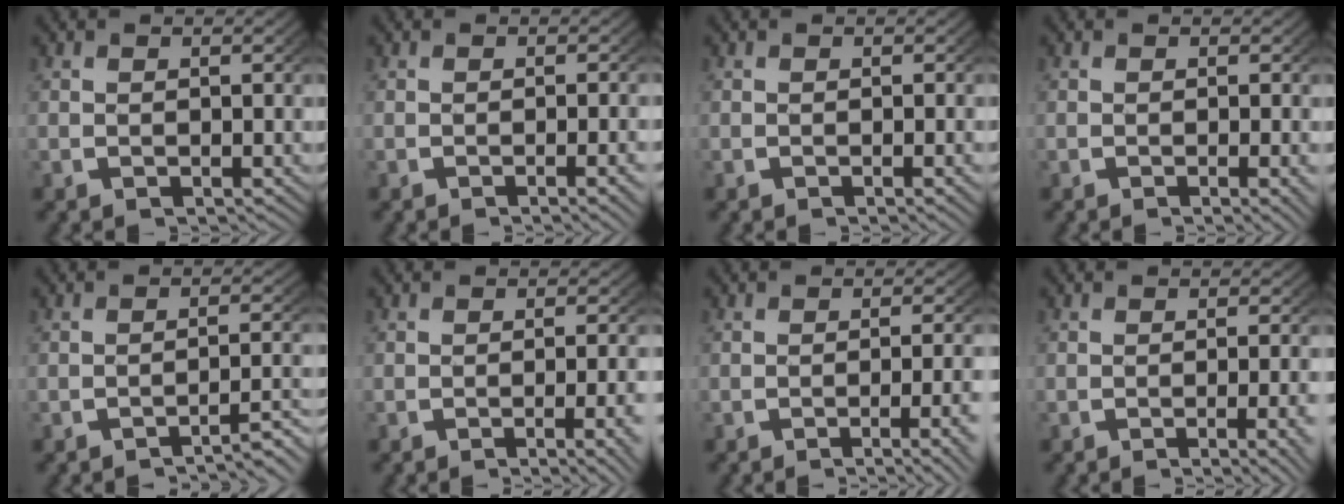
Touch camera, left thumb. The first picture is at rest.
{"total": 2.0, "force": [-1.0, 0.0, 1.7], "torque": [-0.023, 0.006, -0.017]}
{"total": 0.9, "force": [-0.4, -0.1, 0.8], "torque": [-0.012, 0.003, -0.005]}
{"total": 1.6, "force": [-0.5, 0.1, 1.5], "torque": [-0.019, 0.000, -0.008]}
{"total": 3.8, "force": [-3.0, 0.6, 2.3], "torque": [-0.029, 0.000, -0.043]}
{"total": 3.6, "force": [-1.7, 0.6, 3.1], "torque": [-0.038, 0.002, -0.027]}
{"total": 4.3, "force": [-2.4, 0.9, 3.5], "torque": [-0.046, 0.001, -0.037]}
{"total": 3.3, "force": [-1.4, 0.5, 2.9], "torque": [-0.036, 0.002, -0.023]}